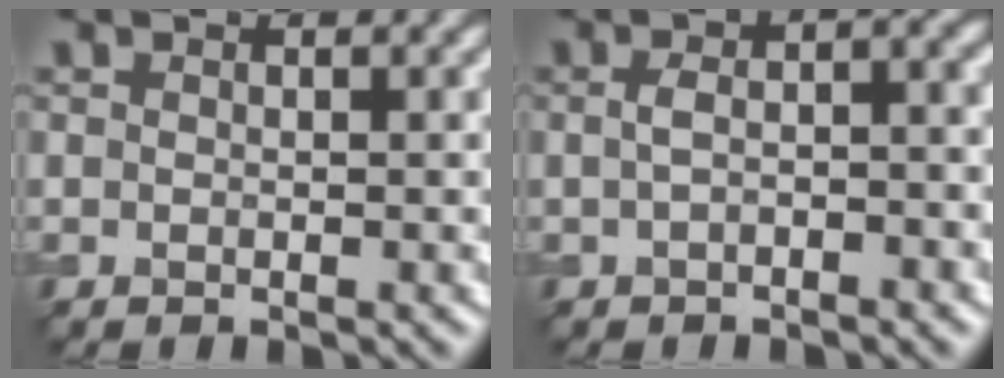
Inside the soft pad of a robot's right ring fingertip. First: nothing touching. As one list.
[{"total": 3.2, "force": [-0.1, 1.1, 3.0], "torque": [-0.053, 0.007, -0.005]}]